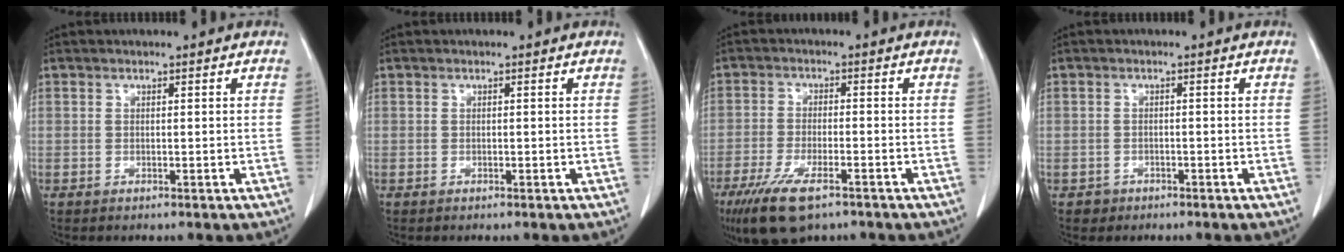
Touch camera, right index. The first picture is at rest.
{"total": 0.0}
{"total": 9.7, "force": [-6.3, 2.7, 6.8], "torque": [-0.130, -0.021, -0.107]}
{"total": 1.7, "force": [-0.9, 1.4, -0.2], "torque": [-0.001, 0.007, -0.017]}